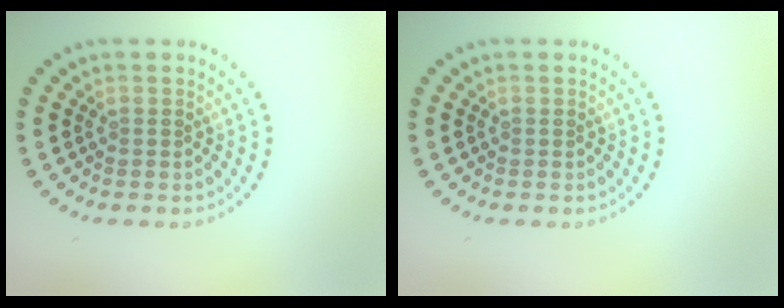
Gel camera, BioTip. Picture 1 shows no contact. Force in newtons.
{"total": 0.0}